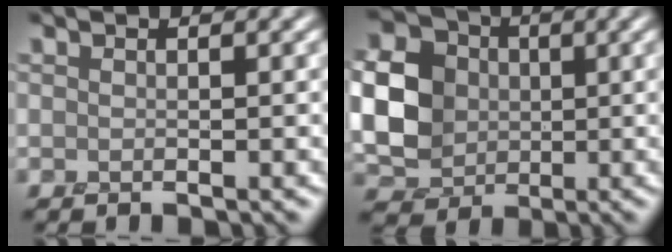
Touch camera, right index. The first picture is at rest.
{"total": 10.1, "force": [-0.1, 8.6, 5.3], "torque": [-0.138, -0.010, -0.016]}